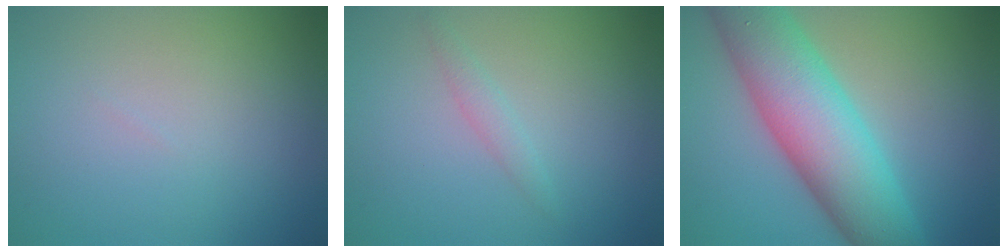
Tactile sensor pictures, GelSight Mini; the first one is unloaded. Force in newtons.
{"total": 1.2, "press": 1.2, "slide": 0.0}
{"total": 11.3, "press": 11.3, "slide": 0.1}